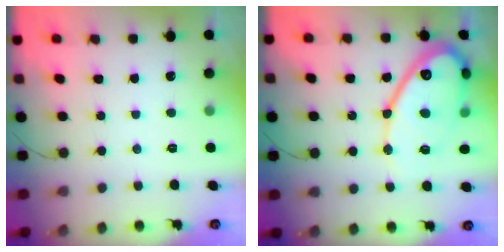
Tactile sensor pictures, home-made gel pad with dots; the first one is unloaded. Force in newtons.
{"total": 17.7, "press": 17.6, "slide": 1.6}